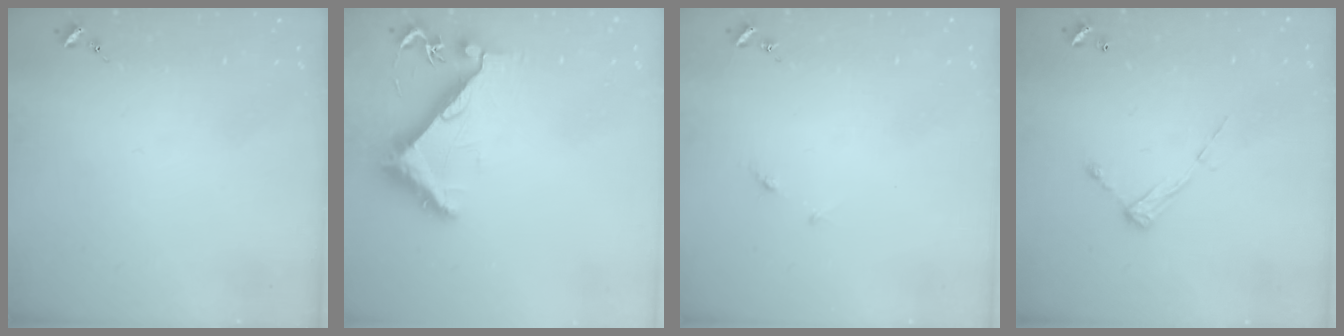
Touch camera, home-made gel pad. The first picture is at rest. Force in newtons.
{"total": 7.9, "press": 7.9, "slide": 0.4}
{"total": 3.4, "press": 3.4, "slide": 0.4}
{"total": 8.2, "press": 8.2, "slide": 0.5}